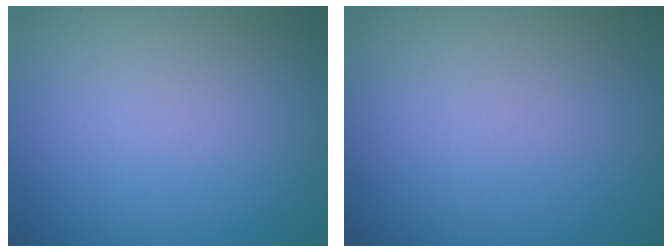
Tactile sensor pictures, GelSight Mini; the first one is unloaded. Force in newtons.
{"total": 0.0}